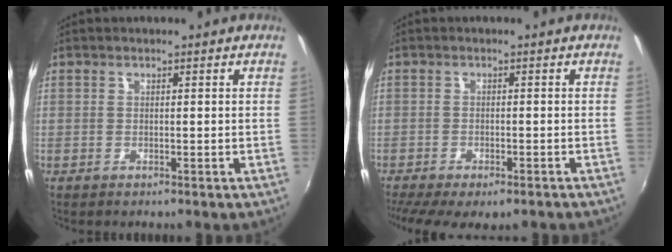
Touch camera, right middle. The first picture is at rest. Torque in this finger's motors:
{"motor_torque": [1.11, -1.03, 0.40, 0.07]}